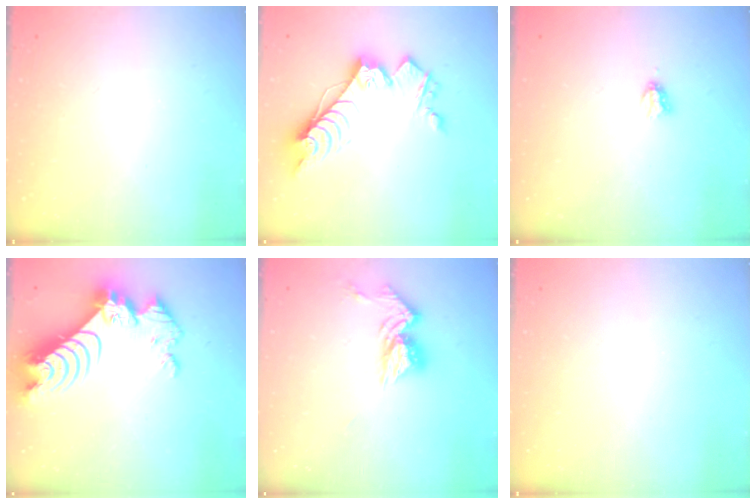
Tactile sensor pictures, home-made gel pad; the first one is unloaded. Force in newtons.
{"total": 16.7, "press": 16.7, "slide": 0.3}
{"total": 2.9, "press": 2.9, "slide": 0.5}
{"total": 14.6, "press": 14.5, "slide": 1.5}
{"total": 11.5, "press": 11.4, "slide": 1.0}
{"total": 0.0}